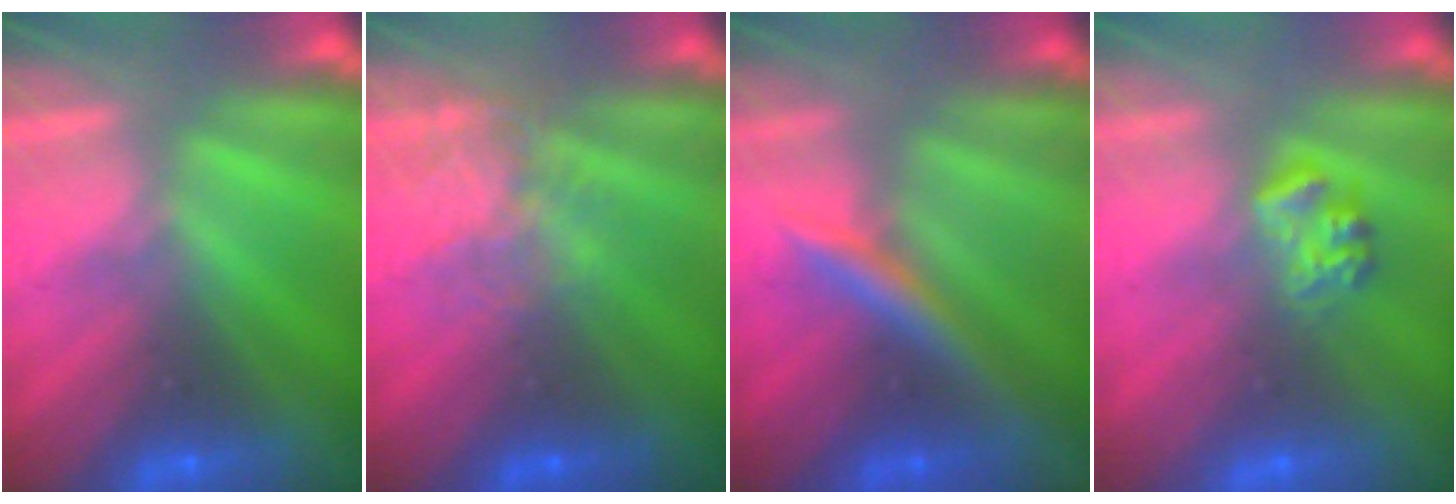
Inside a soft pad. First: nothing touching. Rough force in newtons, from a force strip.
{"total": 4.4}
{"total": 2.5}
{"total": 2.3}